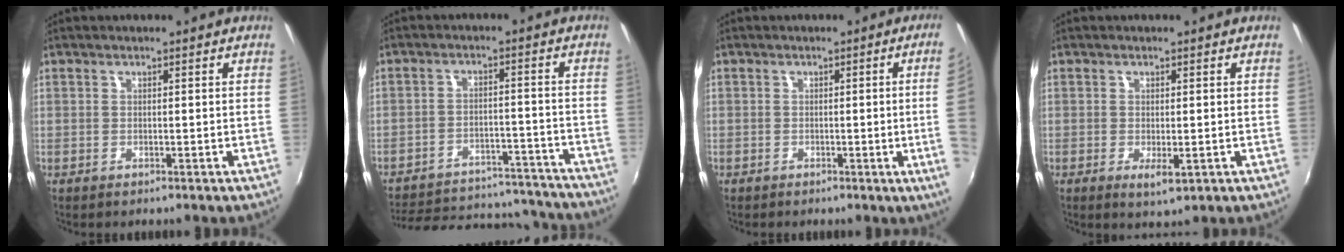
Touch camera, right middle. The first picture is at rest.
{"total": 24.0, "force": [-21.1, 7.9, 8.2], "torque": [-0.166, 0.024, -0.260]}
{"total": 6.8, "force": [-0.2, -1.5, 6.6], "torque": [-0.080, -0.009, 0.000]}
{"total": 2.7, "force": [-0.7, 1.1, 2.4], "torque": [-0.042, -0.013, -0.008]}